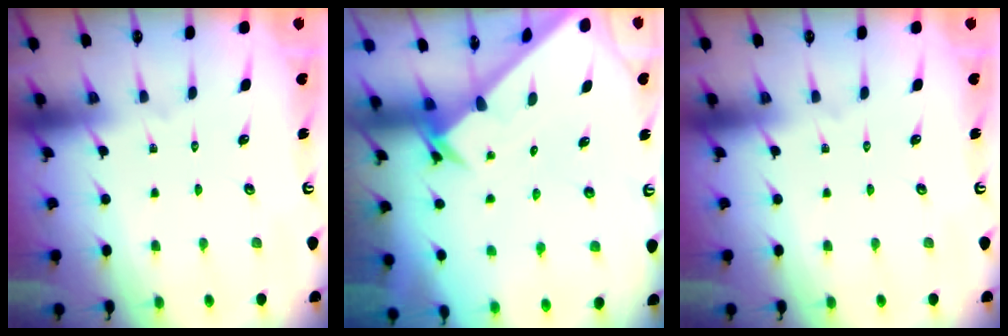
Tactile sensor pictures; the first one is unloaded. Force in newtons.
{"total": 2.2, "press": 2.2, "slide": 0.2}
{"total": 0.0}